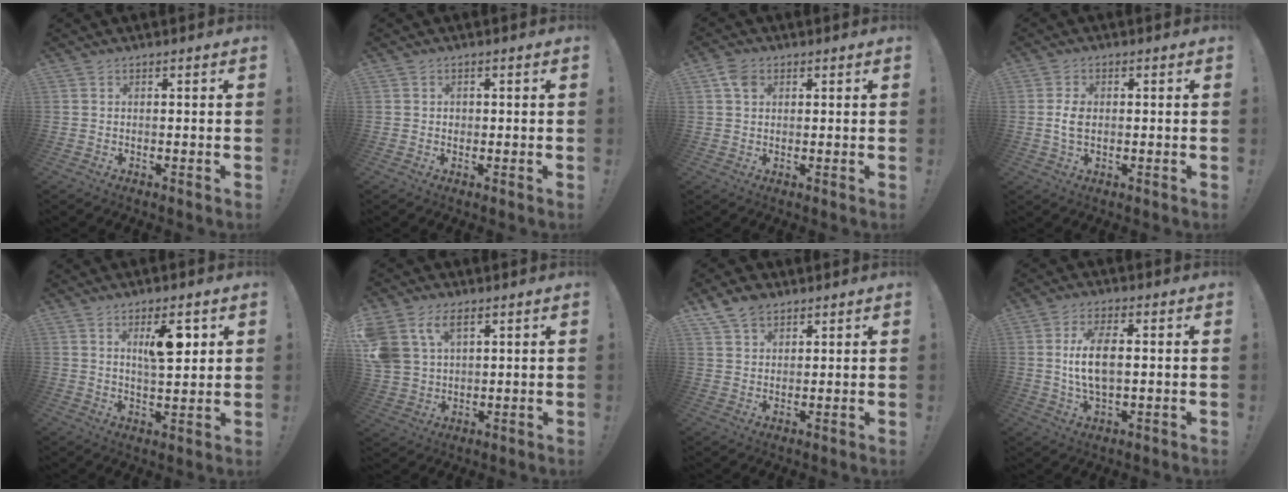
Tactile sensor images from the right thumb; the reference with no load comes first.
{"total": 1.1, "force": [0.0, 1.1, 0.4], "torque": [-0.003, 0.002, -0.002]}
{"total": 4.4, "force": [1.8, 3.0, 2.6], "torque": [-0.040, 0.000, 0.035]}
{"total": 4.4, "force": [-0.1, 2.7, 3.5], "torque": [-0.063, -0.002, -0.006]}
{"total": 9.6, "force": [4.0, 3.3, 8.1], "torque": [-0.109, -0.022, 0.060]}
{"total": 10.6, "force": [5.6, 7.0, 5.7], "torque": [-0.122, -0.020, 0.113]}
{"total": 7.0, "force": [5.1, 4.2, 2.4], "torque": [-0.042, -0.021, 0.099]}
{"total": 9.6, "force": [0.8, 4.4, 8.5], "torque": [-0.159, -0.008, 0.010]}